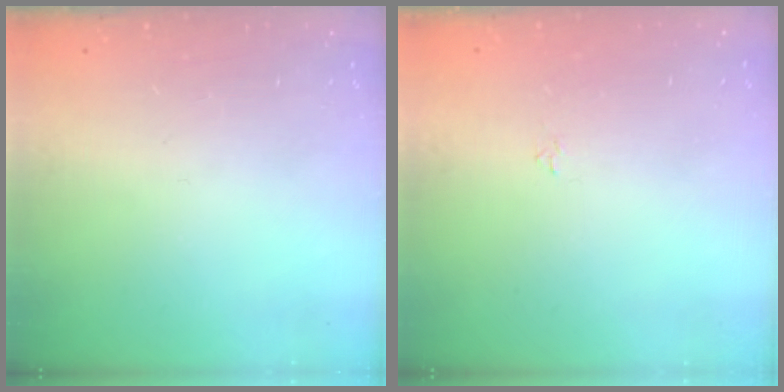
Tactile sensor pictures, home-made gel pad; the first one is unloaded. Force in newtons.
{"total": 1.8, "press": 1.8, "slide": 0.2}